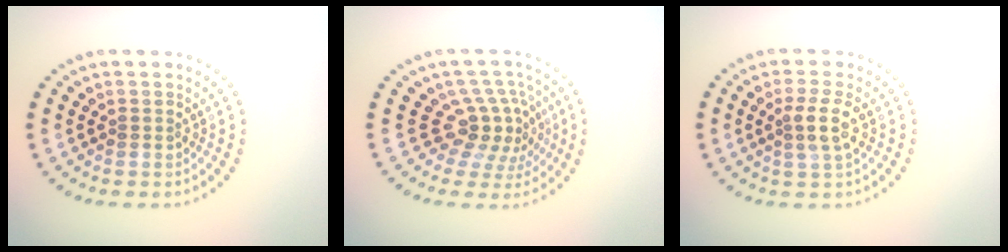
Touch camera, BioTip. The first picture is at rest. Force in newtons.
{"total": 3.8, "press": 2.7, "slide": 2.7}
{"total": 2.5, "press": 2.2, "slide": 1.2}